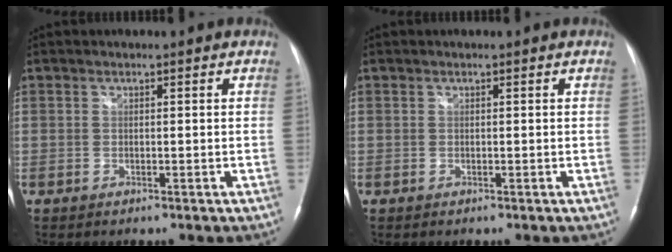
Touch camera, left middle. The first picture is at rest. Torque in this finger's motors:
{"motor_torque": [0.01, -0.07, -0.08, -0.01]}